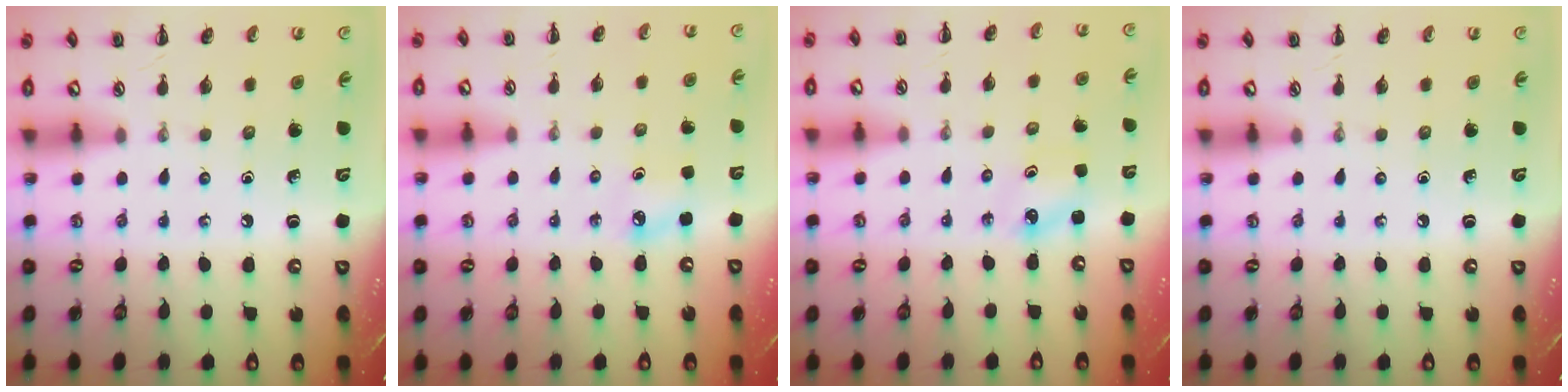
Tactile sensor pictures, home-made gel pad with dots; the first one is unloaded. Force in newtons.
{"total": 4.1, "press": 4.0, "slide": 1.0}
{"total": 2.6, "press": 2.5, "slide": 0.7}
{"total": 0.0}